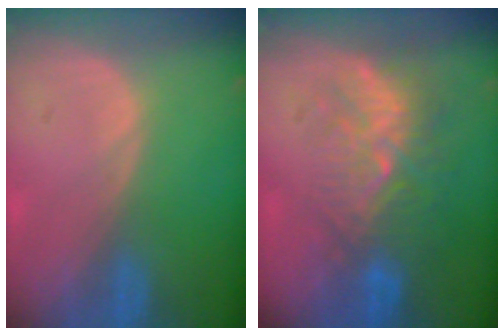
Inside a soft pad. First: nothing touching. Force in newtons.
{"total": 9.1, "press": 8.5, "slide": 3.4}